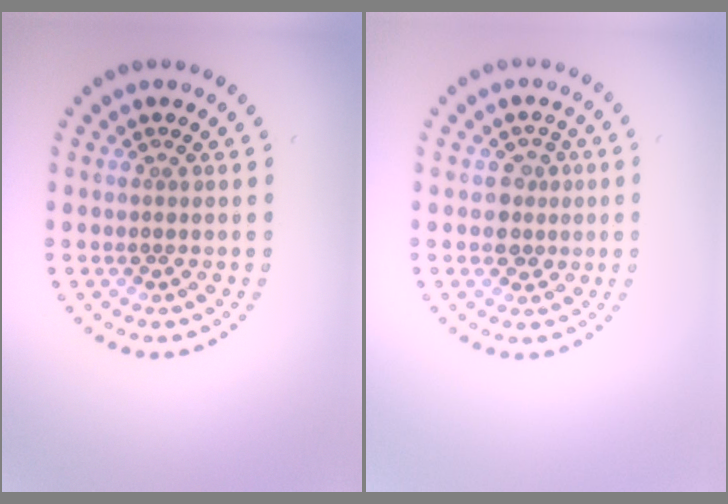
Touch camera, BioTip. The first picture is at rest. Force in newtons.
{"total": 2.2, "press": 2.0, "slide": 0.8}